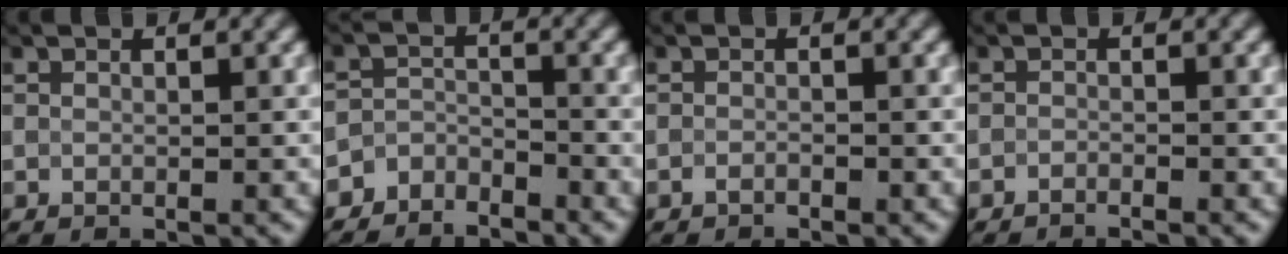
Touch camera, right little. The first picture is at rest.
{"total": 3.0, "force": [-2.6, 1.3, 0.2], "torque": [0.004, 0.005, -0.059]}
{"total": 0.7, "force": [-0.6, 0.2, 0.3], "torque": [-0.007, 0.000, -0.012]}
{"total": 0.8, "force": [-0.8, 0.1, 0.2], "torque": [-0.002, -0.002, -0.016]}